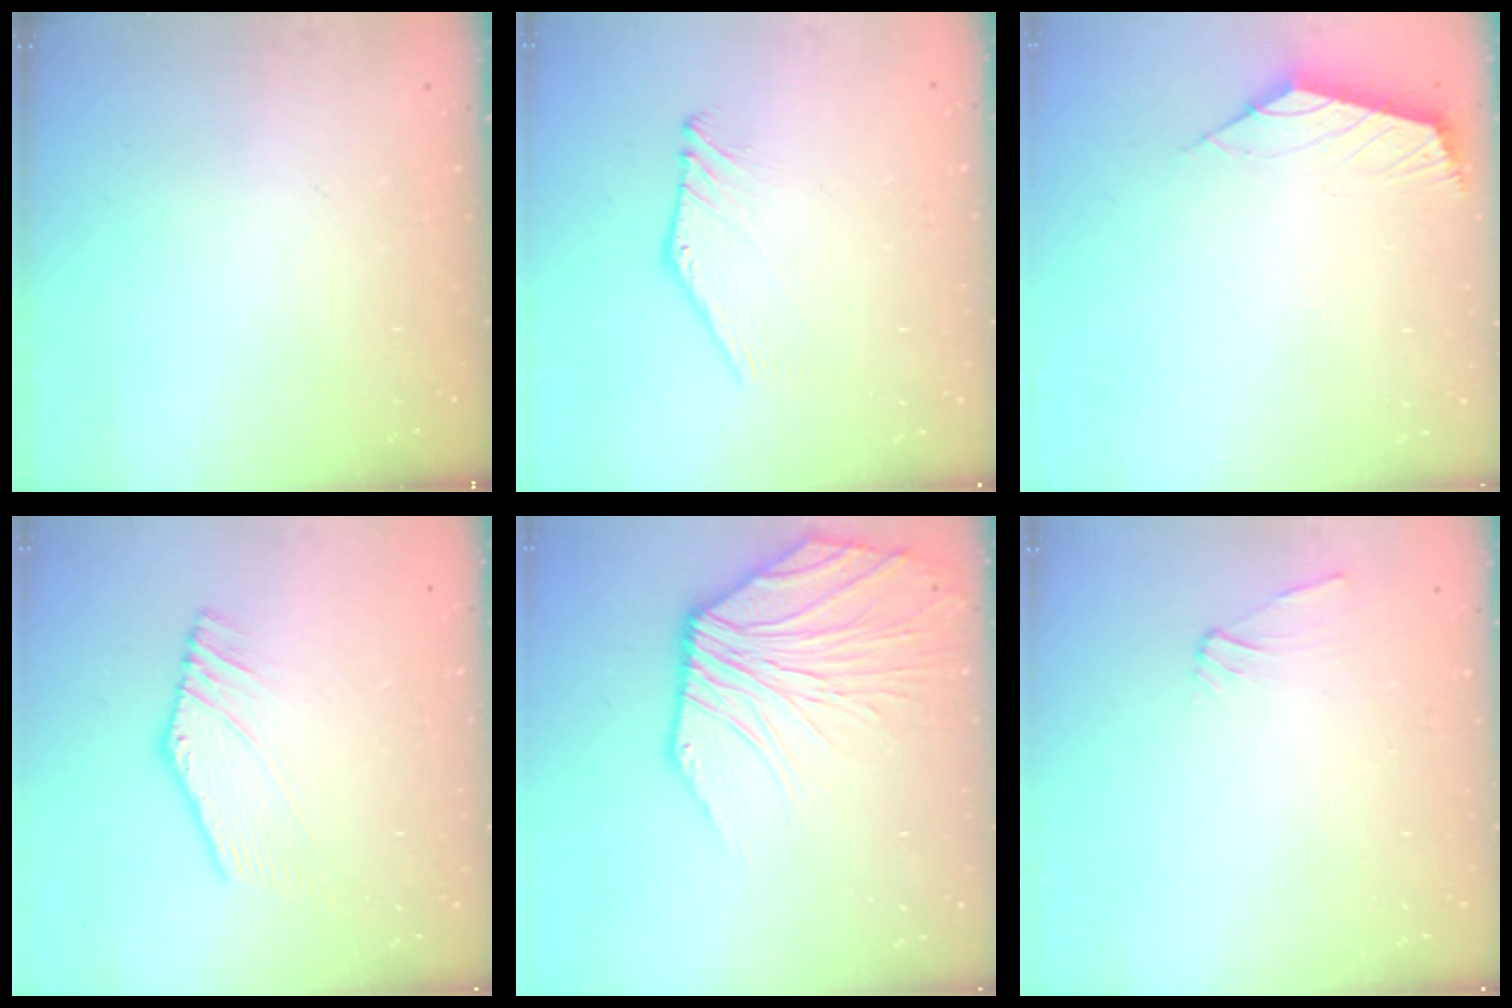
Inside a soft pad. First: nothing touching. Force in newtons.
{"total": 2.2, "press": 2.2, "slide": 0.1}
{"total": 2.6, "press": 2.5, "slide": 0.7}
{"total": 2.7, "press": 2.7, "slide": 0.3}
{"total": 6.3, "press": 6.2, "slide": 1.2}
{"total": 1.6, "press": 1.5, "slide": 0.5}